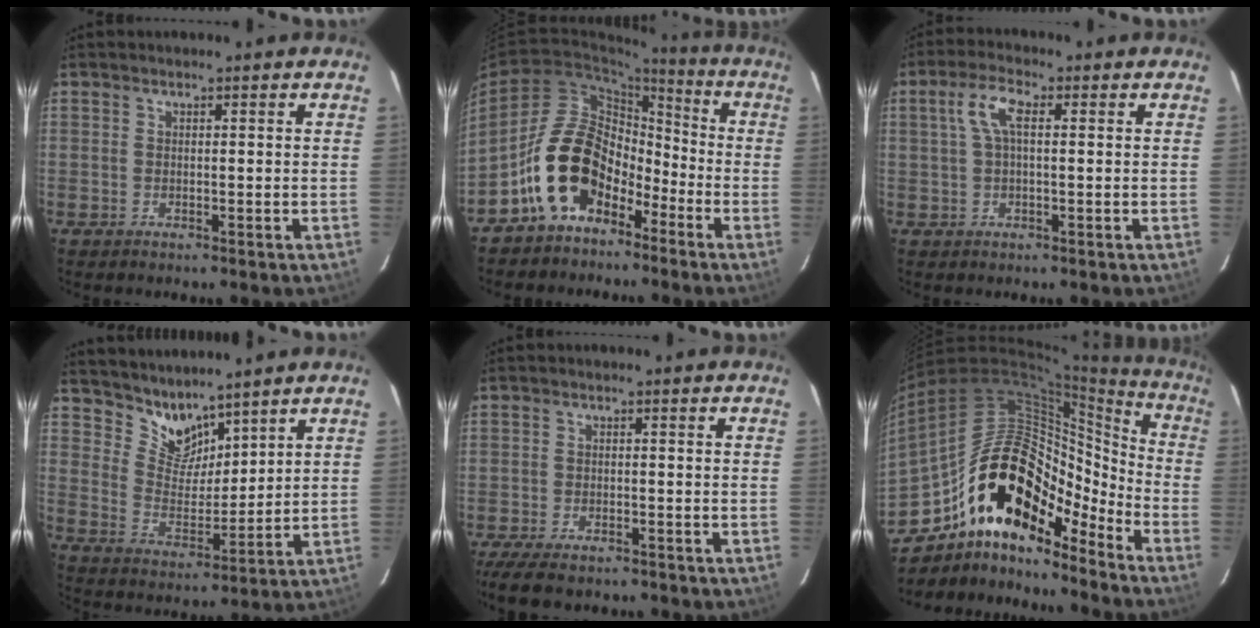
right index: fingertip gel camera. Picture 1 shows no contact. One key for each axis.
{"total": 13.6, "fx": -7.9, "fy": 8.6, "fz": 7.0, "tx": -0.123, "ty": 0.028, "tz": -0.131}
{"total": 5.0, "fx": 1.0, "fy": 1.4, "fz": 4.6, "tx": -0.094, "ty": 0.011, "tz": 0.019}
{"total": 7.7, "fx": 7.0, "fy": 2.7, "fz": 1.8, "tx": -0.030, "ty": -0.005, "tz": 0.138}
{"total": 10.0, "fx": -8.2, "fy": 3.0, "fz": 4.8, "tx": -0.116, "ty": -0.031, "tz": -0.140}
{"total": 23.3, "fx": -13.8, "fy": 11.3, "fz": 15.0, "tx": -0.262, "ty": 0.015, "tz": -0.241}